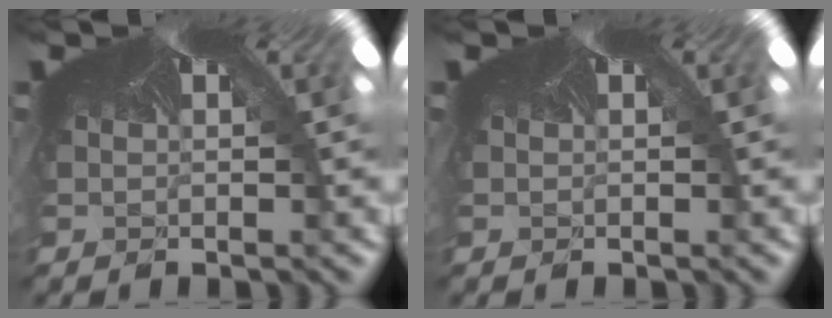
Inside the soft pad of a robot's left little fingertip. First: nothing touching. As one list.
[{"total": 0.0}]